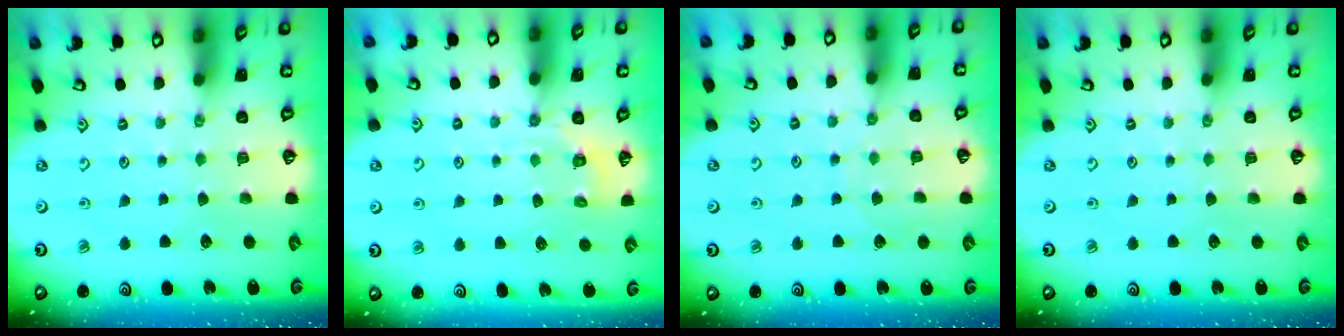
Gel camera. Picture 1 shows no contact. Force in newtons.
{"total": 3.3, "press": 2.9, "slide": 1.5}
{"total": 5.1, "press": 5.0, "slide": 0.6}
{"total": 0.0}